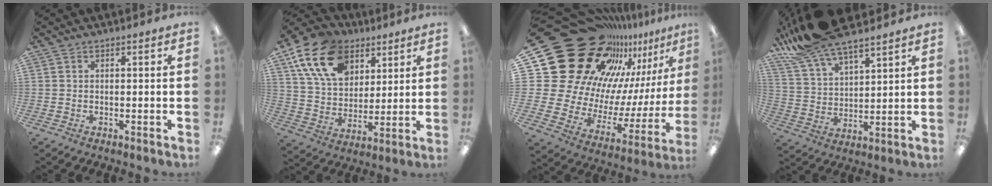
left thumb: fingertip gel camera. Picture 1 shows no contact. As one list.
[{"total": 17.8, "force": [9.8, 11.7, 9.2], "torque": [-0.170, -0.025, 0.185]}, {"total": 27.8, "force": [19.0, 16.7, 11.5], "torque": [-0.157, -0.177, 0.388]}, {"total": 14.3, "force": [12.3, 3.3, 6.4], "torque": [-0.159, -0.055, 0.227]}]